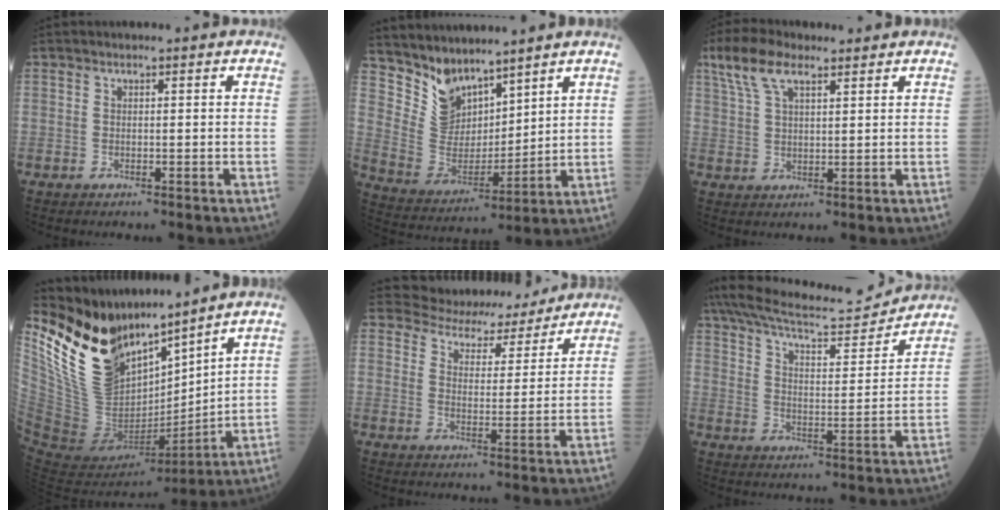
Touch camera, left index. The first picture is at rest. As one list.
[{"total": 9.1, "force": [8.0, 4.0, 1.4], "torque": [-0.048, 0.009, 0.177]}, {"total": 7.5, "force": [4.9, 2.8, 5.0], "torque": [-0.111, 0.028, 0.096]}, {"total": 16.2, "force": [13.7, 5.7, 6.4], "torque": [-0.126, -0.008, 0.276]}, {"total": 12.1, "force": [11.4, 3.7, 1.5], "torque": [-0.016, 0.007, 0.152]}, {"total": 17.3, "force": [16.1, 2.2, 6.0], "torque": [-0.108, 0.006, 0.244]}]